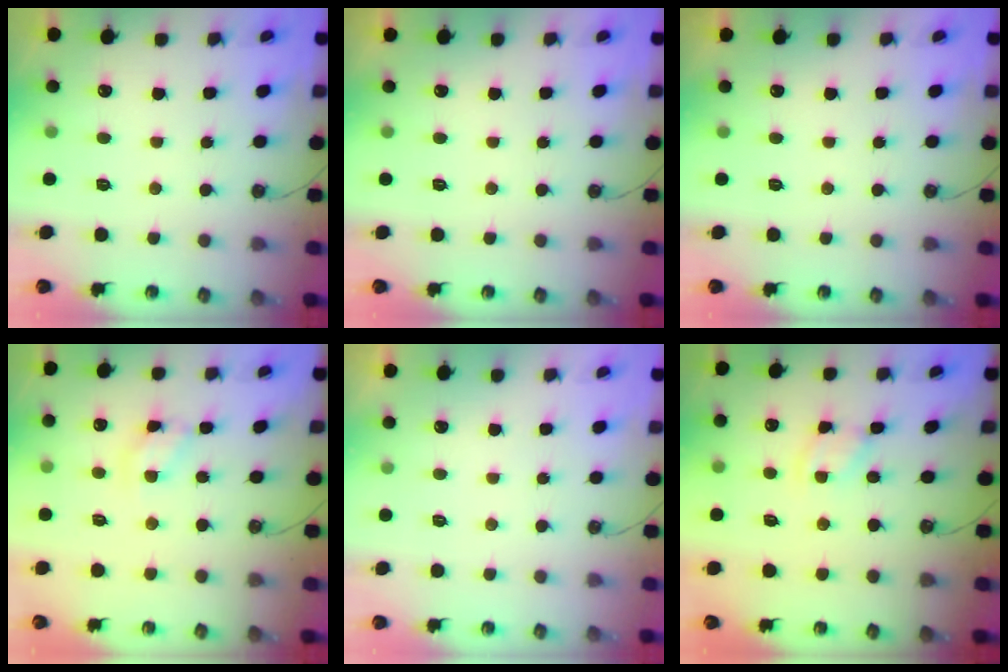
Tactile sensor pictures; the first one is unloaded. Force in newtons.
{"total": 0.0}
{"total": 0.0}
{"total": 7.1, "press": 7.1, "slide": 0.5}
{"total": 0.0}
{"total": 1.9, "press": 1.9, "slide": 0.3}